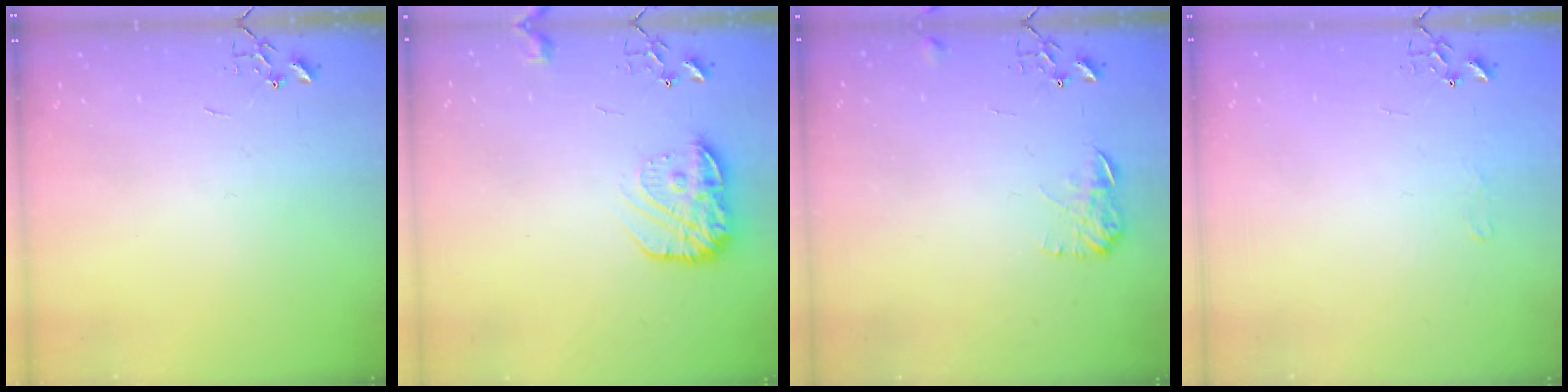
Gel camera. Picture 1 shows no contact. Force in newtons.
{"total": 13.9, "press": 13.9, "slide": 1.0}
{"total": 8.2, "press": 8.2, "slide": 0.4}
{"total": 6.4, "press": 6.4, "slide": 0.8}